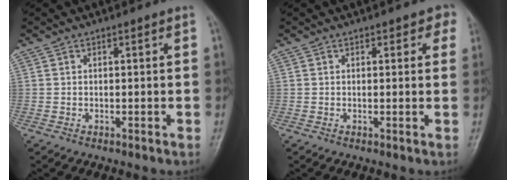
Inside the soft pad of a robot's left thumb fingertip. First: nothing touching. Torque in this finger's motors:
{"motor_torque": [-0.10, 0.02, -0.31, -0.18, 0.02]}